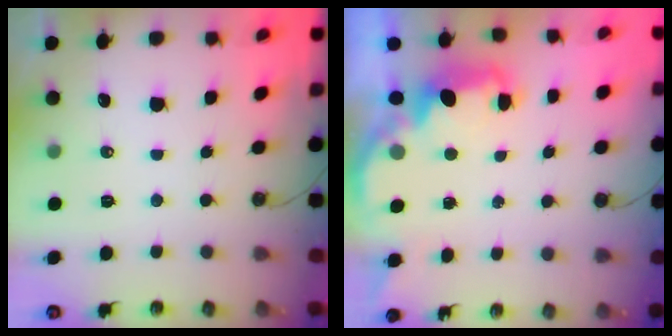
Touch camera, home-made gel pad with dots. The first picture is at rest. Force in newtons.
{"total": 2.2, "press": 2.1, "slide": 0.7}